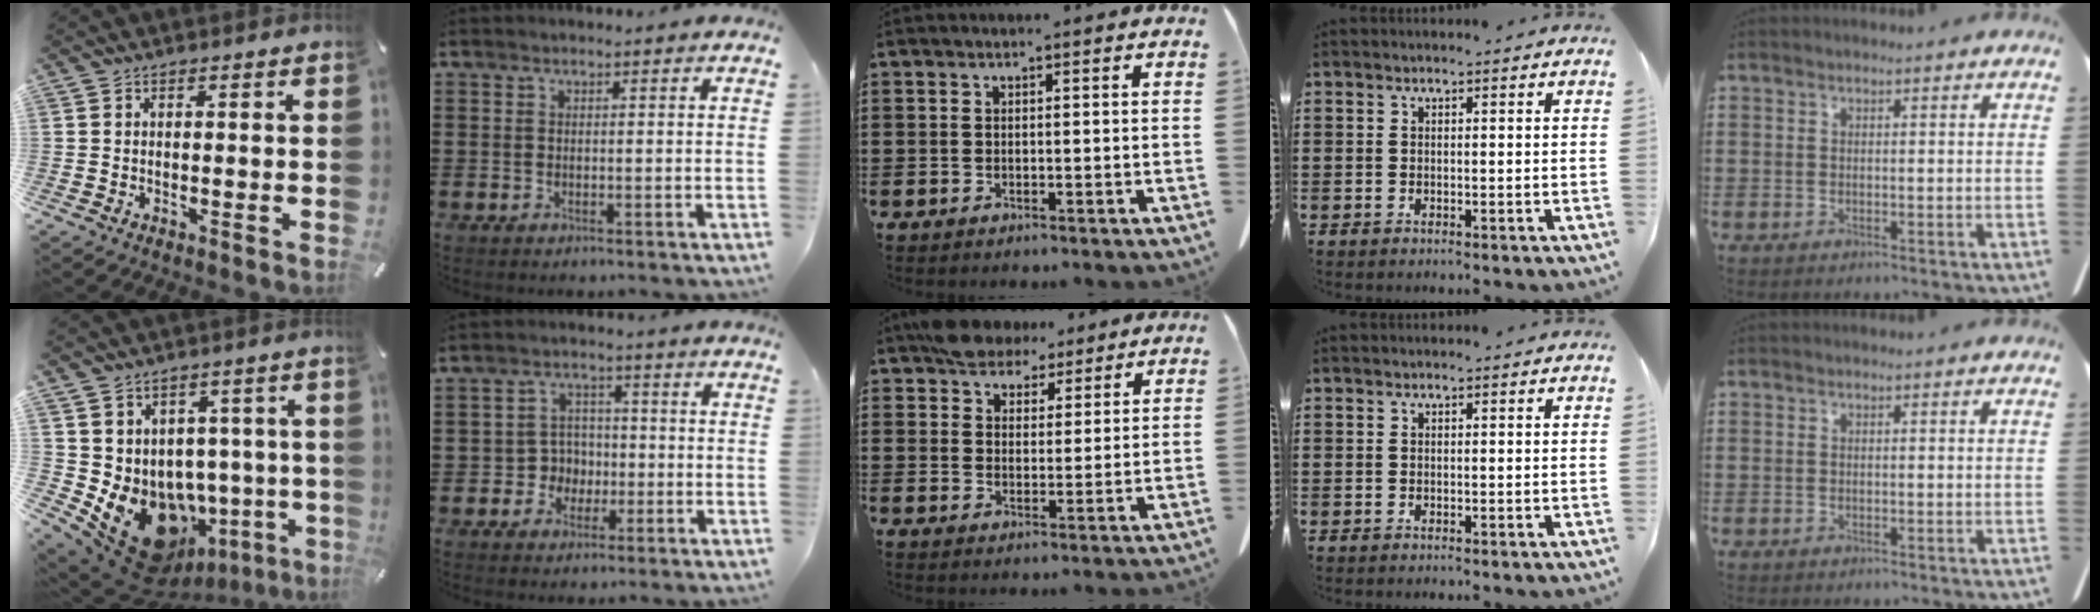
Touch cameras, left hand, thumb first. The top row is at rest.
{"thumb": {"total": 16.7, "force": [-6.5, 11.3, 10.3], "torque": [-0.164, 0.002, -0.096]}, "index": {"total": 4.2, "force": [-1.1, 3.9, 1.2], "torque": [-0.036, 0.008, -0.022]}, "middle": {"total": 5.9, "force": [5.2, 2.5, 1.1], "torque": [-0.042, -0.005, 0.103]}}